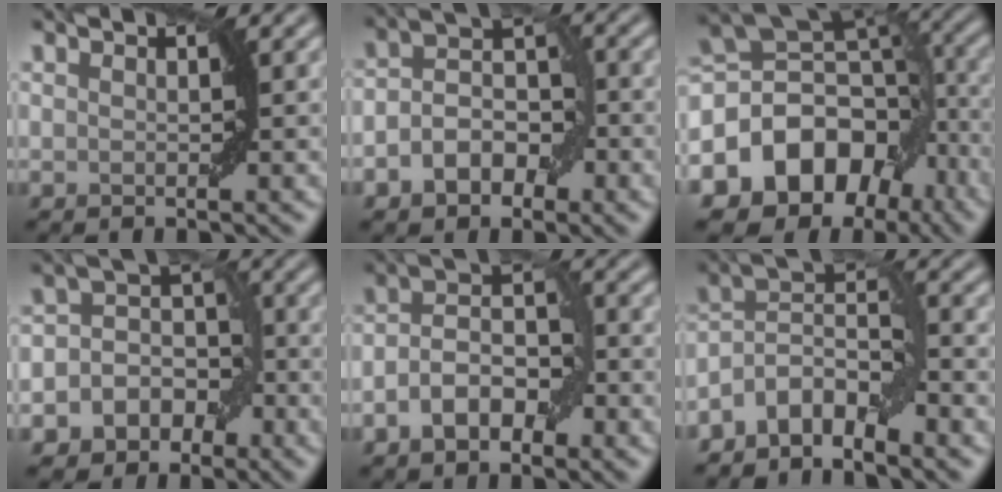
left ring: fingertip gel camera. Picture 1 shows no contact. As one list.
[{"total": 4.9, "force": [-1.6, 3.2, 3.4], "torque": [-0.054, 0.003, -0.032]}, {"total": 11.9, "force": [-5.5, 8.6, 6.1], "torque": [-0.108, 0.013, -0.098]}, {"total": 6.8, "force": [-2.8, 5.8, 2.3], "torque": [-0.016, 0.021, -0.062]}, {"total": 5.4, "force": [-2.1, 2.9, 4.1], "torque": [-0.067, 0.010, -0.039]}, {"total": 5.5, "force": [-3.6, 2.3, 3.4], "torque": [-0.055, 0.010, -0.077]}]